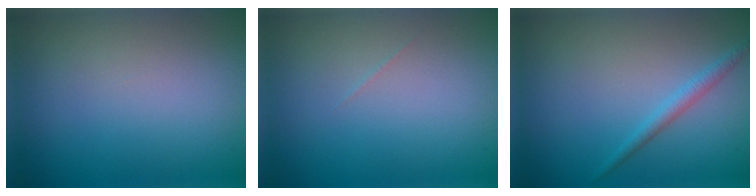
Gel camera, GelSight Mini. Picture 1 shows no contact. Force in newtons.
{"total": 0.0}
{"total": 1.5, "press": 1.5, "slide": 0.1}